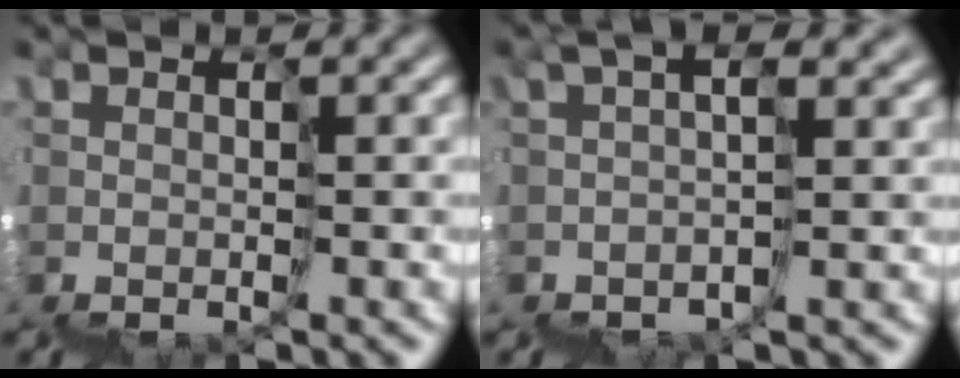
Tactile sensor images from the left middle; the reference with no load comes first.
{"total": 1.8, "force": [1.1, -0.1, 1.4], "torque": [-0.027, 0.008, 0.017]}